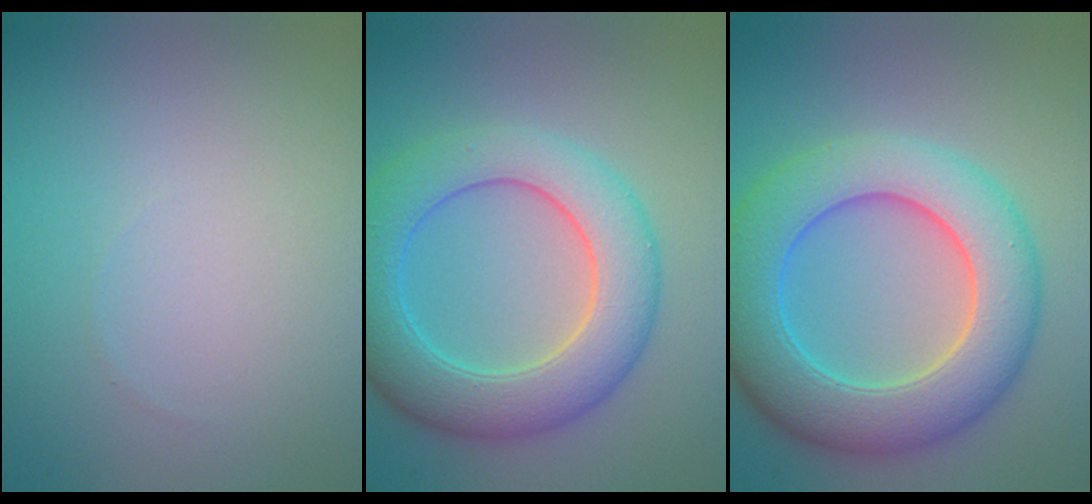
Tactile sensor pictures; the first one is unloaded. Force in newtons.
{"total": 8.1, "press": 8.1, "slide": 0.2}
{"total": 9.8, "press": 9.8, "slide": 0.6}